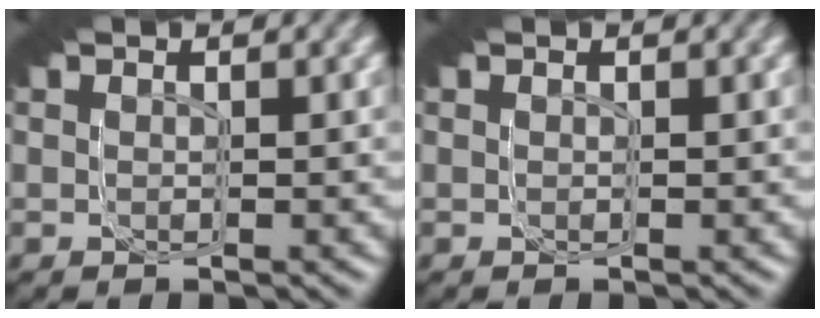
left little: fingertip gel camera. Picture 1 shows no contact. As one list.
[{"total": 0.0}]